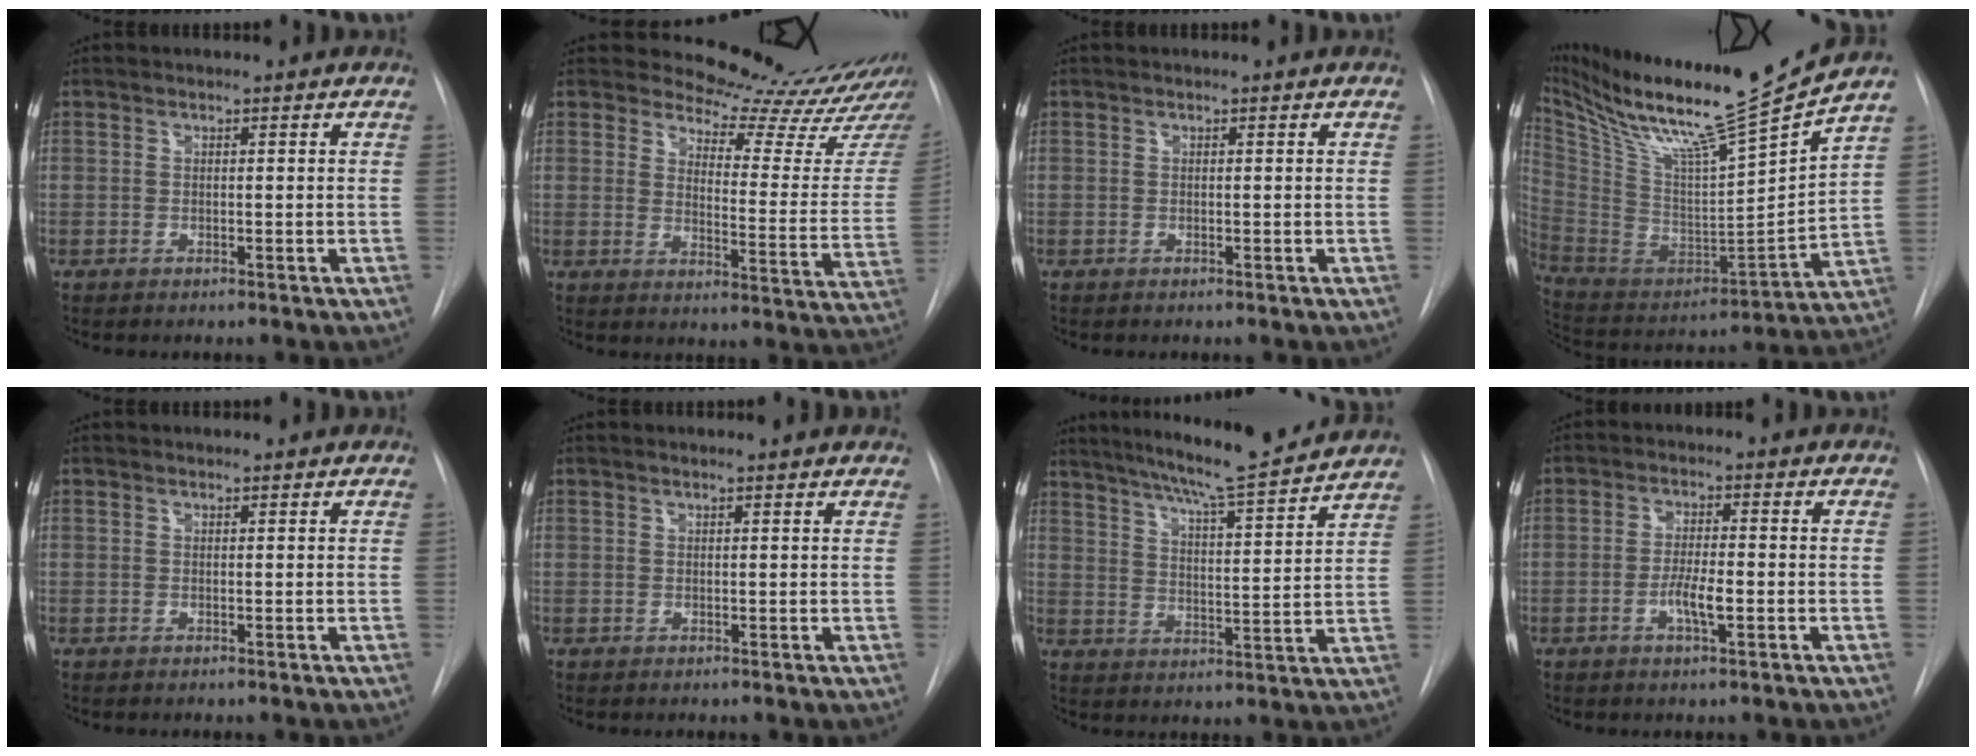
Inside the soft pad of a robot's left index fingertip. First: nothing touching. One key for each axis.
{"total": 15.7, "fx": 15.1, "fy": 1.7, "fz": 3.9, "tx": -0.043, "ty": -0.114, "tz": 0.163}
{"total": 0.0}
{"total": 23.3, "fx": 18.9, "fy": -1.2, "fz": 13.6, "tx": -0.245, "ty": -0.047, "tz": 0.324}
{"total": 0.9, "fx": 0.7, "fy": 0.5, "fz": 0.1, "tx": -0.007, "ty": 0.006, "tz": 0.003}
{"total": 3.3, "fx": 3.1, "fy": 0.6, "fz": 0.9, "tx": -0.014, "ty": 0.006, "tz": 0.022}
{"total": 16.9, "fx": 15.1, "fy": 0.3, "fz": 7.7, "tx": -0.122, "ty": -0.018, "tz": 0.212}
{"total": 4.1, "fx": -2.0, "fy": 0.6, "fz": 3.5, "tx": -0.067, "ty": -0.006, "tz": -0.036}